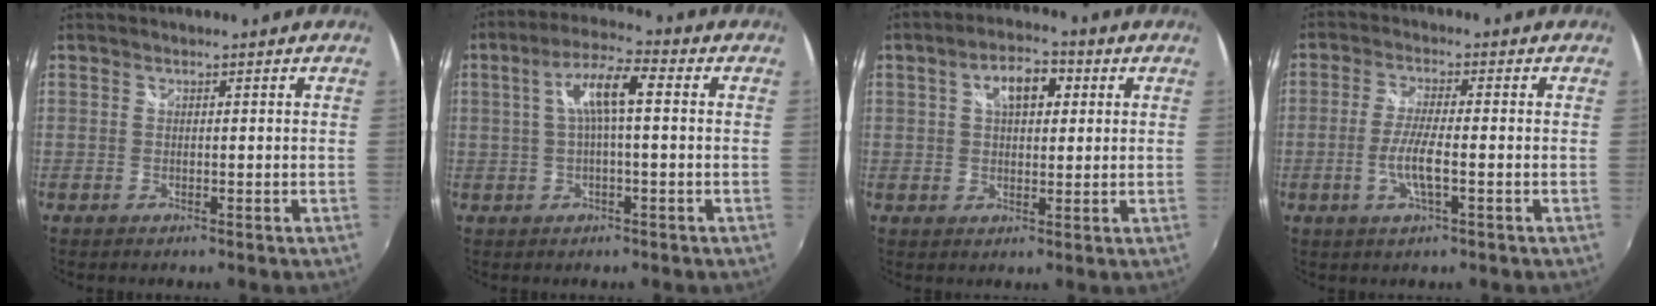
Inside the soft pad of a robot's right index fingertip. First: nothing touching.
{"total": 7.4, "force": [0.8, 1.4, 7.3], "torque": [-0.138, 0.015, 0.016]}
{"total": 7.0, "force": [2.3, 3.8, 5.5], "torque": [-0.092, 0.020, 0.036]}
{"total": 5.6, "force": [-1.7, 0.8, 5.3], "torque": [-0.110, -0.006, -0.032]}